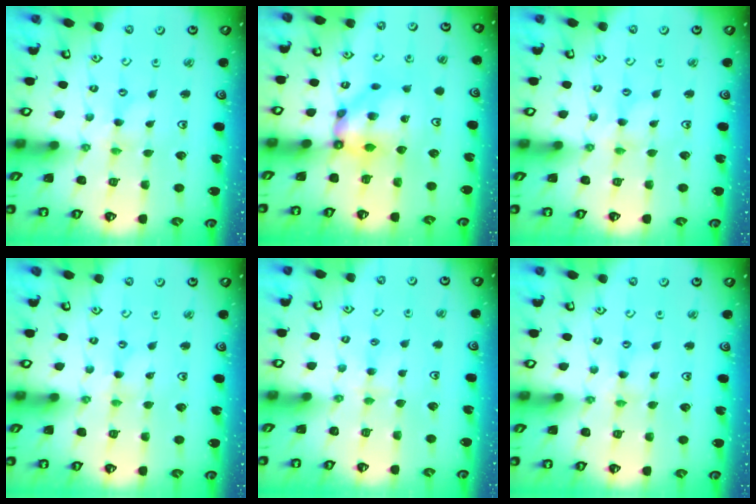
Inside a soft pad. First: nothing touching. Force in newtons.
{"total": 8.5, "press": 8.5, "slide": 0.4}
{"total": 0.0}
{"total": 0.0}
{"total": 2.5, "press": 2.5, "slide": 0.4}
{"total": 0.0}